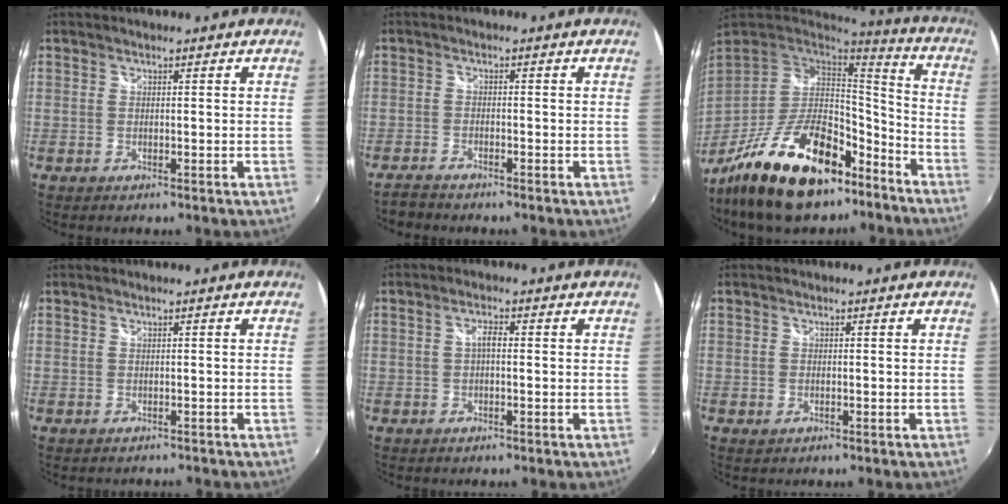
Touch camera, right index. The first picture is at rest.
{"total": 3.3, "force": [-3.0, 0.9, 1.0], "torque": [-0.034, -0.009, -0.058]}
{"total": 25.3, "force": [-16.5, 11.2, 15.6], "torque": [-0.289, -0.003, -0.256]}
{"total": 1.3, "force": [-1.1, 0.5, 0.4], "torque": [-0.012, -0.006, -0.014]}
{"total": 1.7, "force": [-0.2, 0.7, 1.6], "torque": [-0.031, 0.007, -0.006]}
{"total": 0.8, "force": [-0.3, 0.7, 0.4], "torque": [-0.007, -0.001, -0.004]}